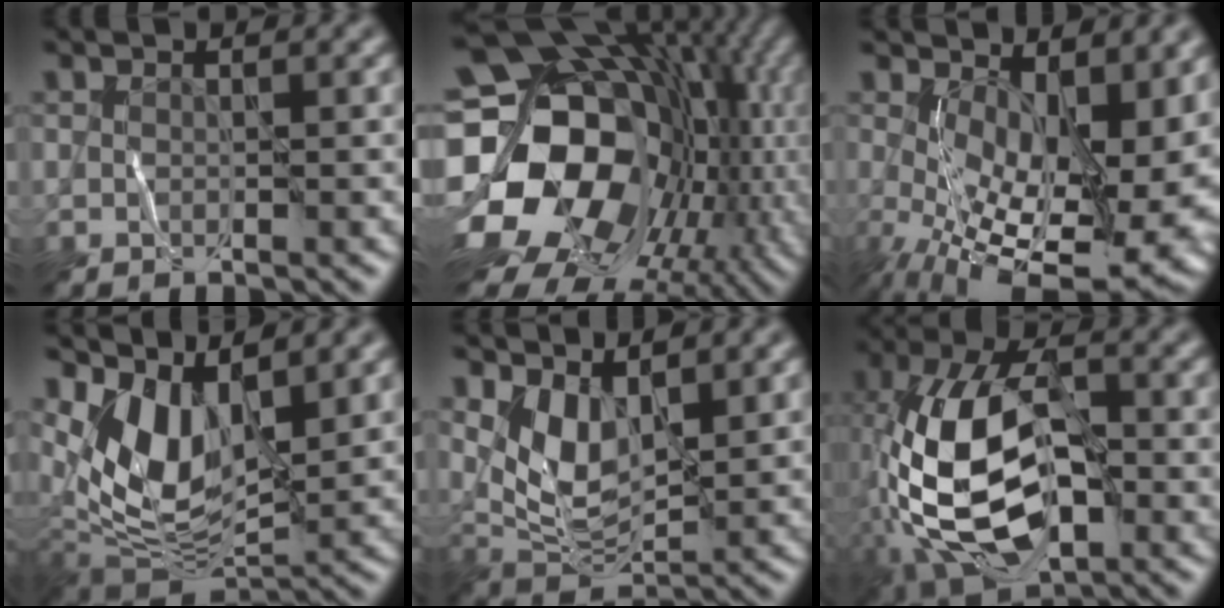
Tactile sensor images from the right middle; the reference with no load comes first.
{"total": 20.1, "force": [-3.1, 15.9, 11.9], "torque": [-0.256, -0.006, -0.037]}
{"total": 12.9, "force": [-0.5, 5.3, 11.7], "torque": [-0.178, -0.024, 0.029]}
{"total": 7.7, "force": [3.0, 3.9, 5.9], "torque": [-0.129, -0.011, 0.069]}
{"total": 4.4, "force": [1.7, 2.3, 3.3], "torque": [-0.080, -0.010, 0.050]}
{"total": 14.1, "force": [-2.6, 7.6, 11.6], "torque": [-0.252, 0.010, -0.048]}